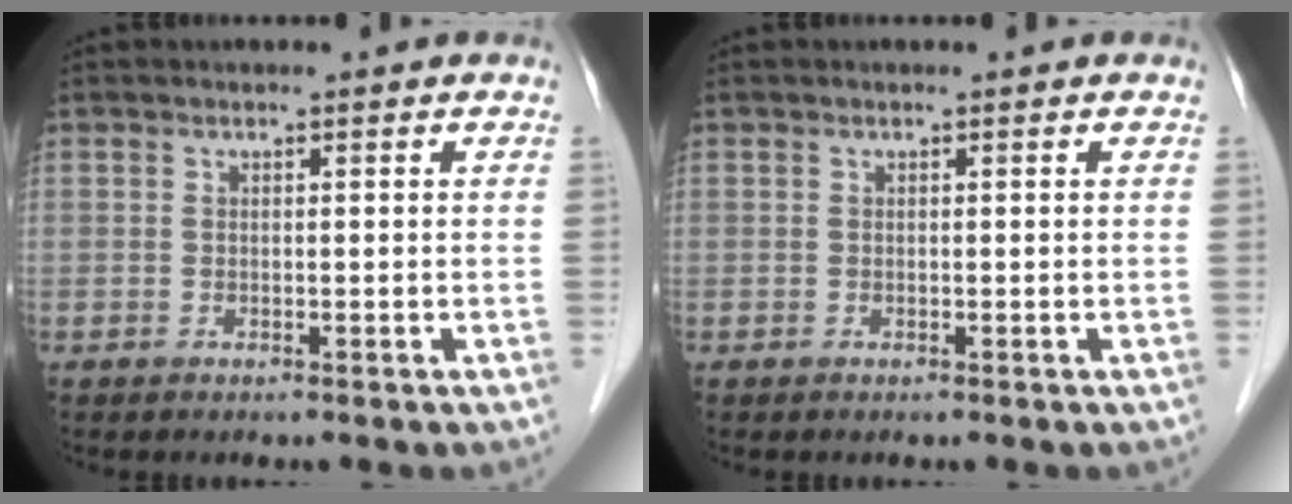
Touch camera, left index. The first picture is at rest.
{"total": 0.0}